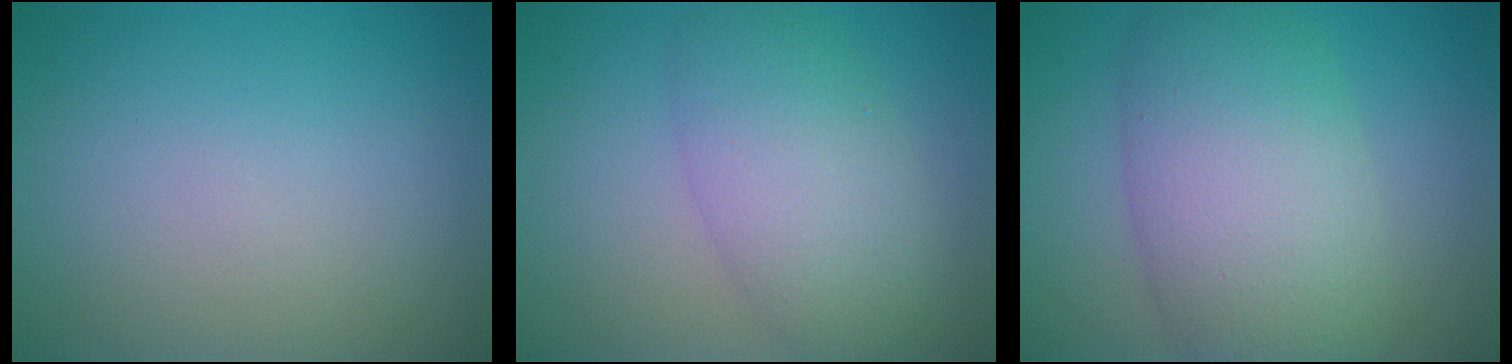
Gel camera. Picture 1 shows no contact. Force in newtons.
{"total": 6.0, "press": 6.0, "slide": 0.4}
{"total": 8.9, "press": 8.9, "slide": 0.5}